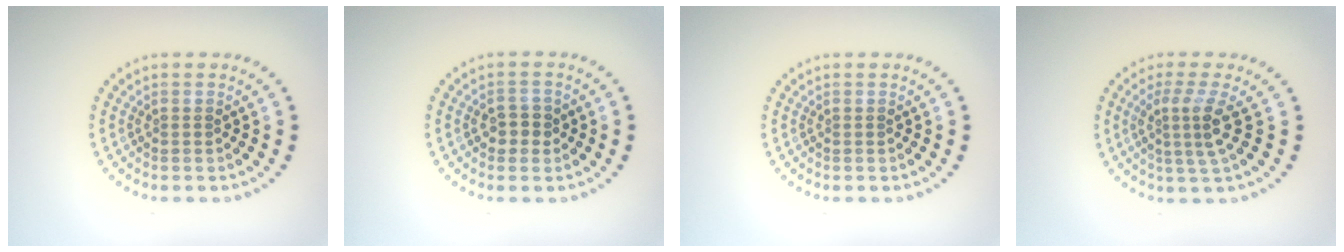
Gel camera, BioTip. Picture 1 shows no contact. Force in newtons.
{"total": 1.9, "press": 1.8, "slide": 0.3}
{"total": 0.0}
{"total": 3.2, "press": 2.3, "slide": 2.2}